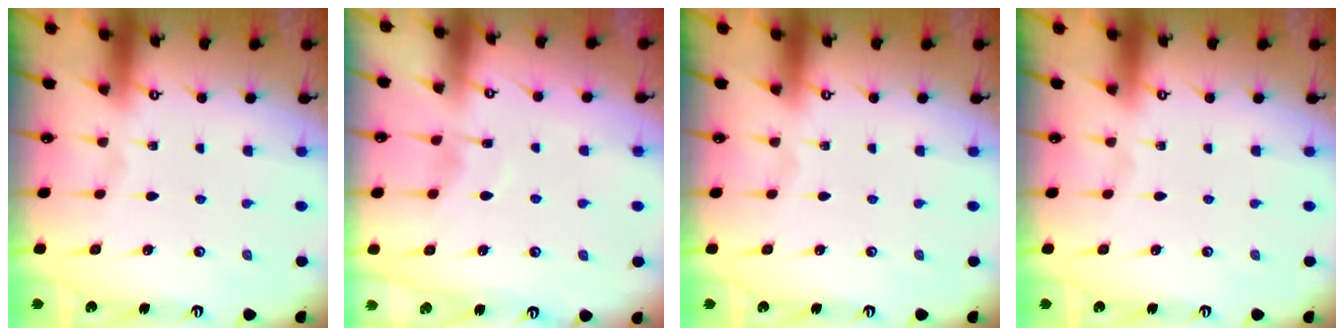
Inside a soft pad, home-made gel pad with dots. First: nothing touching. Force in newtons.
{"total": 5.6, "press": 5.5, "slide": 0.7}
{"total": 0.0}
{"total": 0.0}